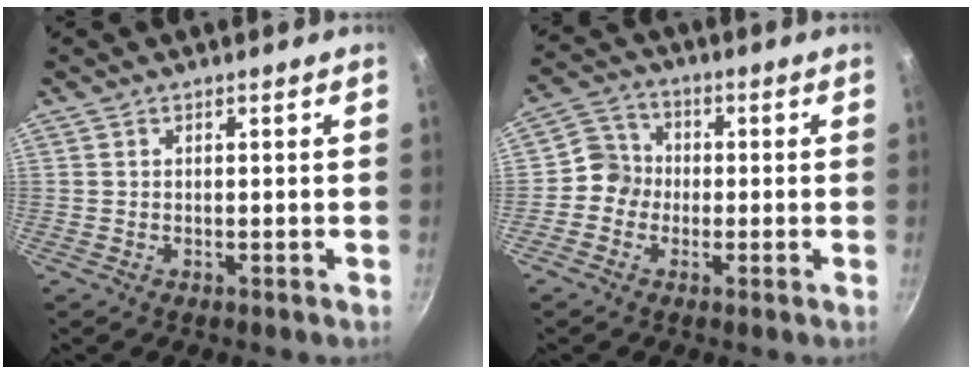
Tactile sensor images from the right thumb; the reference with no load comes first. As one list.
[{"total": 6.0, "force": [-1.0, 5.6, 1.8], "torque": [0.001, 0.018, -0.038]}]